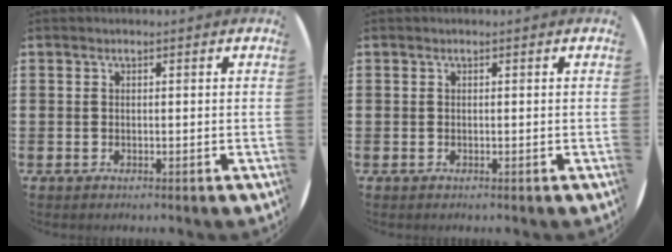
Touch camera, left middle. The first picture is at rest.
{"total": 0.0}